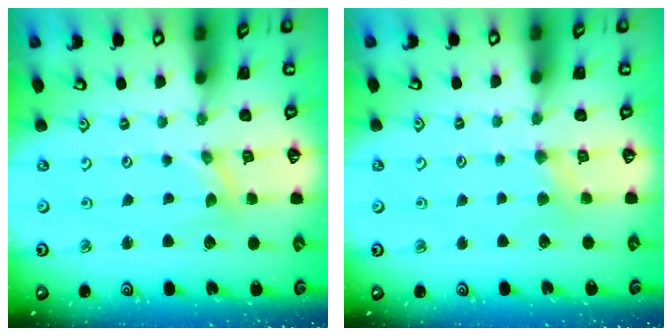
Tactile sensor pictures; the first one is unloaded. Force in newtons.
{"total": 3.3, "press": 3.2, "slide": 0.7}